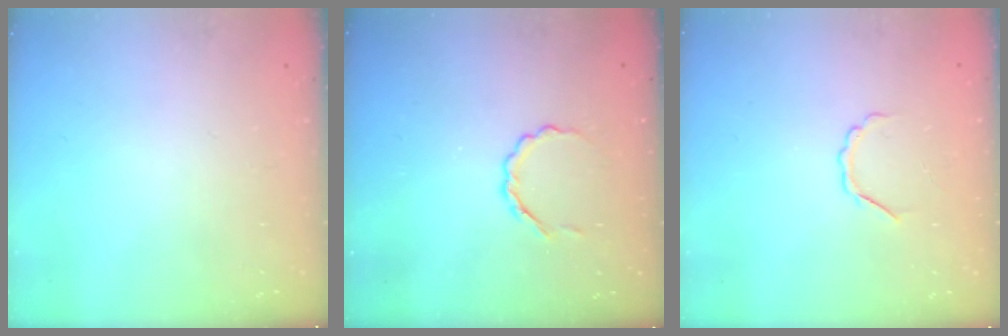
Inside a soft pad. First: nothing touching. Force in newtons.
{"total": 3.0, "press": 2.8, "slide": 1.1}
{"total": 3.8, "press": 3.8, "slide": 0.8}